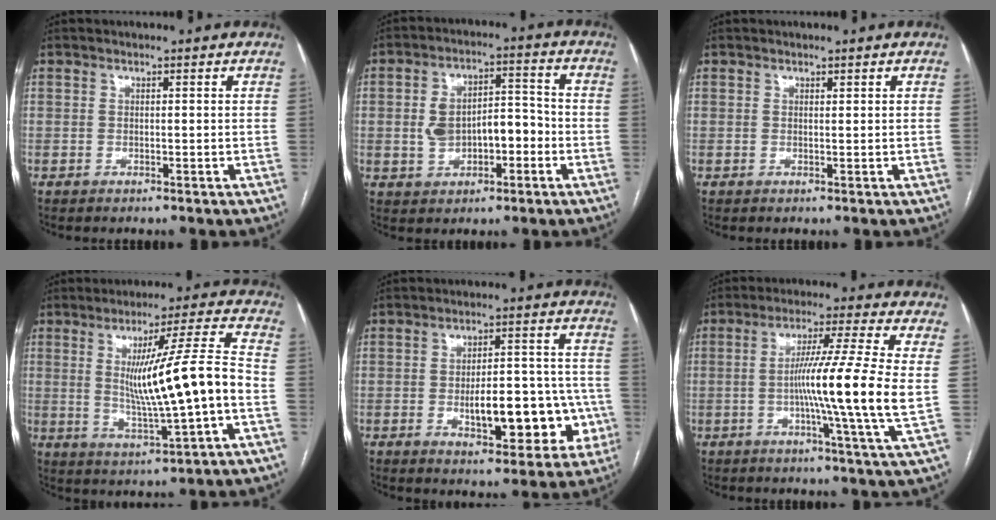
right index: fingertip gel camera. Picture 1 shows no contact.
{"total": 8.9, "force": [-1.5, 5.1, 7.2], "torque": [-0.125, 0.032, -0.017]}
{"total": 0.0}
{"total": 13.8, "force": [-0.6, -0.6, 13.7], "torque": [-0.228, -0.004, -0.006]}
{"total": 13.0, "force": [-3.3, 5.4, 11.4], "torque": [-0.144, 0.029, -0.033]}
{"total": 13.1, "force": [-1.0, -2.3, 12.9], "torque": [-0.221, -0.016, -0.025]}